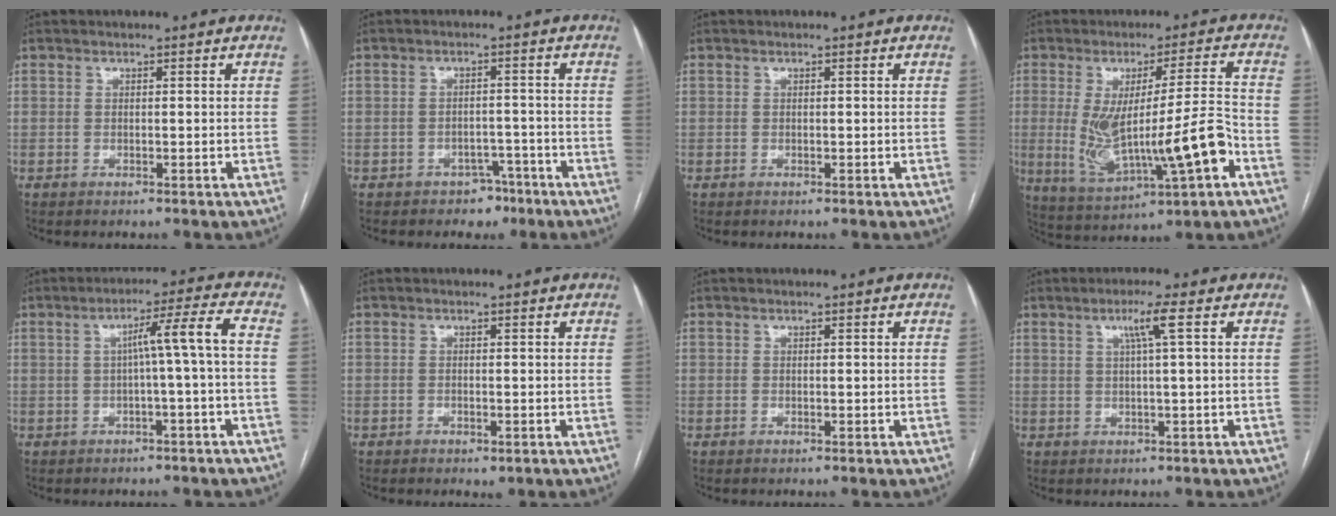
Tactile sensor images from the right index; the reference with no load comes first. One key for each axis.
{"total": 3.7, "fx": -2.5, "fy": 2.7, "fz": 0.5, "tx": 0.000, "ty": 0.014, "tz": -0.030}
{"total": 0.0}
{"total": 14.7, "fx": -3.2, "fy": 1.5, "fz": 14.3, "tx": -0.263, "ty": -0.002, "tz": -0.038}
{"total": 6.0, "fx": -0.3, "fy": -1.1, "fz": 5.9, "tx": -0.090, "ty": 0.019, "tz": -0.001}
{"total": 1.2, "fx": -0.6, "fy": 0.7, "fz": 0.8, "tx": -0.008, "ty": 0.000, "tz": -0.002}
{"total": 0.0}
{"total": 3.6, "fx": 1.3, "fy": -0.7, "fz": 3.3, "tx": -0.063, "ty": 0.002, "tz": 0.024}